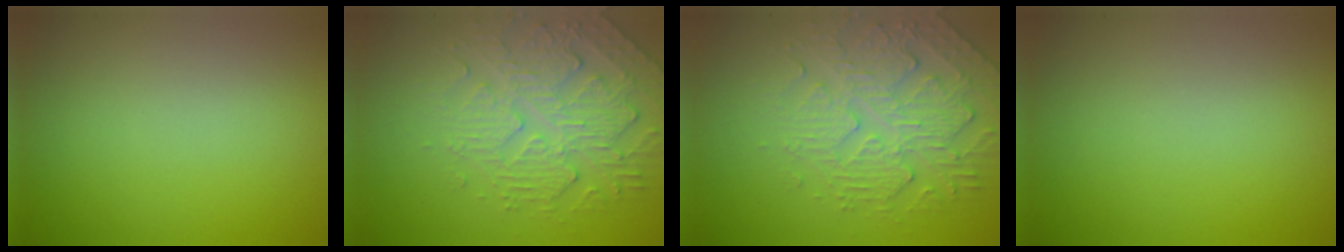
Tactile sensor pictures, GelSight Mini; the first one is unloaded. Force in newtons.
{"total": 4.8, "press": 3.6, "slide": 3.2}
{"total": 4.8, "press": 3.6, "slide": 3.2}
{"total": 0.0}